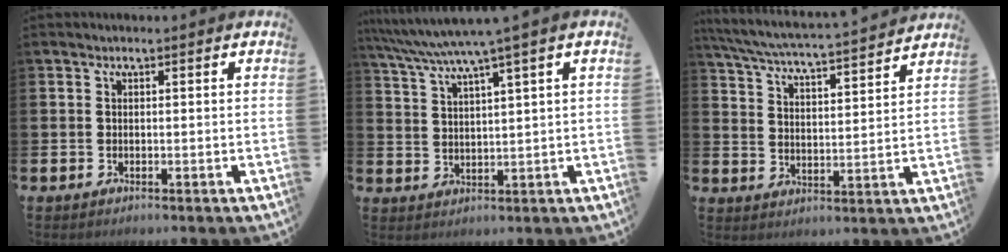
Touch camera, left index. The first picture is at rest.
{"total": 5.5, "force": [4.3, -0.3, 3.4], "torque": [-0.085, -0.015, 0.071]}
{"total": 5.5, "force": [5.3, 0.0, 1.6], "torque": [-0.058, -0.046, 0.087]}